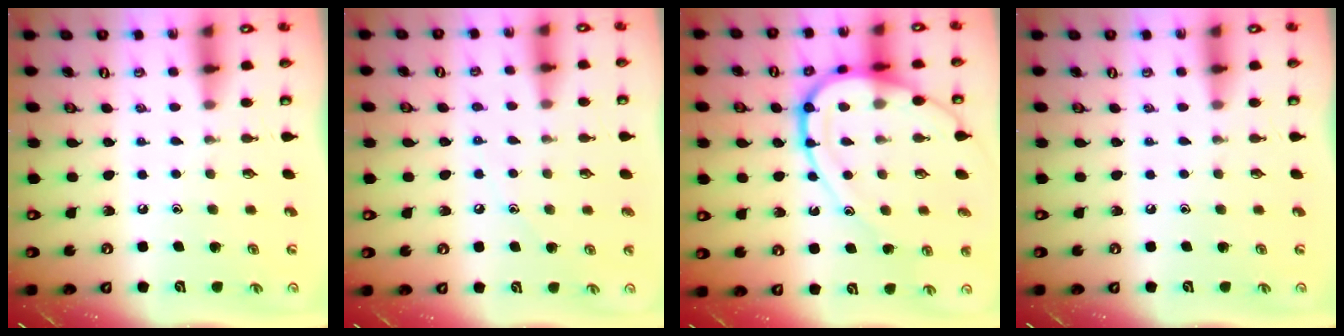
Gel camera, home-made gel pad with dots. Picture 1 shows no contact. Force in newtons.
{"total": 5.0, "press": 4.9, "slide": 0.6}
{"total": 16.8, "press": 16.7, "slide": 1.6}
{"total": 0.0}